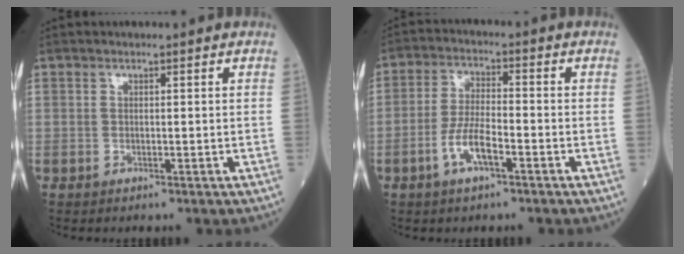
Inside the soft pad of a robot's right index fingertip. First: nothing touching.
{"total": 6.2, "force": [-2.9, 1.5, 5.3], "torque": [-0.107, 0.001, -0.057]}